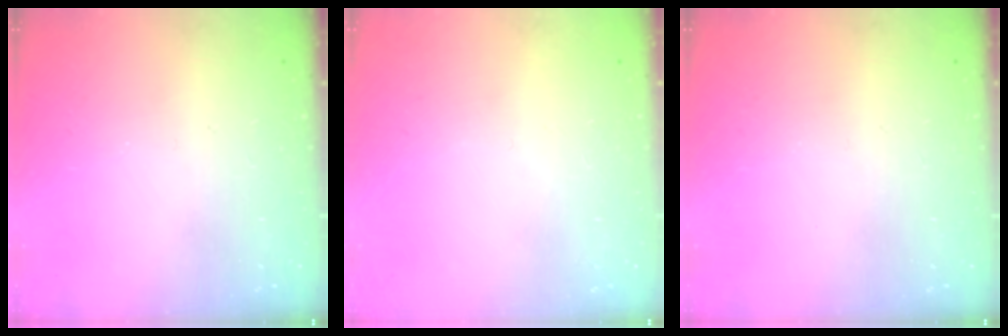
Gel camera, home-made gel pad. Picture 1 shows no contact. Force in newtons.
{"total": 0.0}
{"total": 0.0}